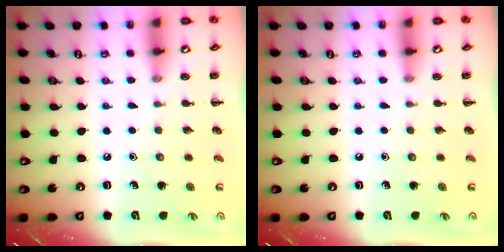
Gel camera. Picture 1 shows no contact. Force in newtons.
{"total": 0.0}